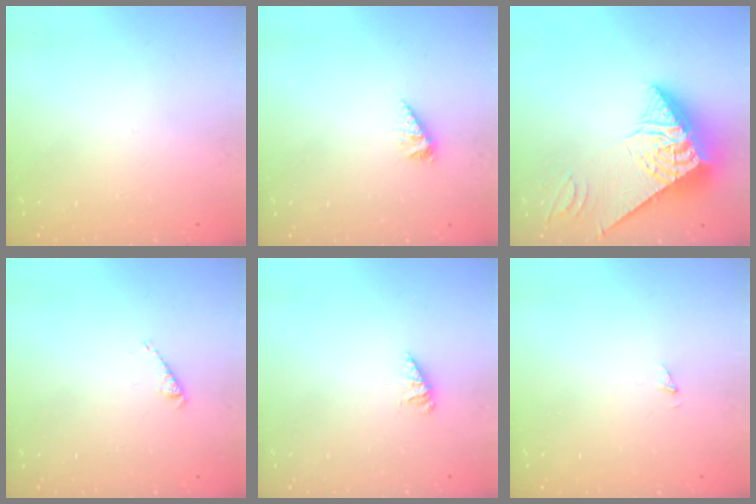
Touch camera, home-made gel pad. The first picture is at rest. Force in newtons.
{"total": 2.8, "press": 2.8, "slide": 0.5}
{"total": 11.1, "press": 11.1, "slide": 1.3}
{"total": 2.4, "press": 2.4, "slide": 0.5}
{"total": 2.4, "press": 2.4, "slide": 0.1}
{"total": 0.9, "press": 0.9, "slide": 0.1}